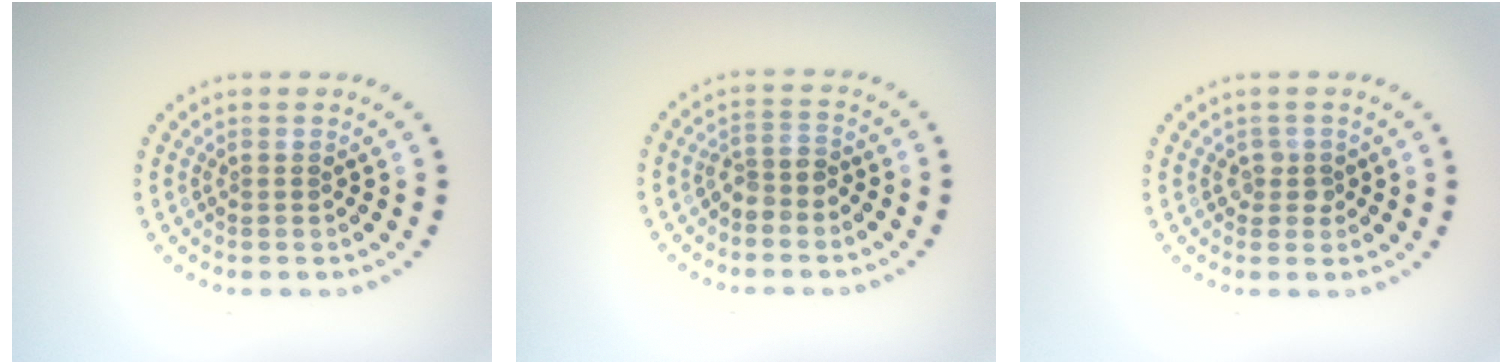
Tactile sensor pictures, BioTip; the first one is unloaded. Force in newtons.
{"total": 2.0, "press": 1.6, "slide": 1.3}
{"total": 1.3, "press": 1.2, "slide": 0.6}